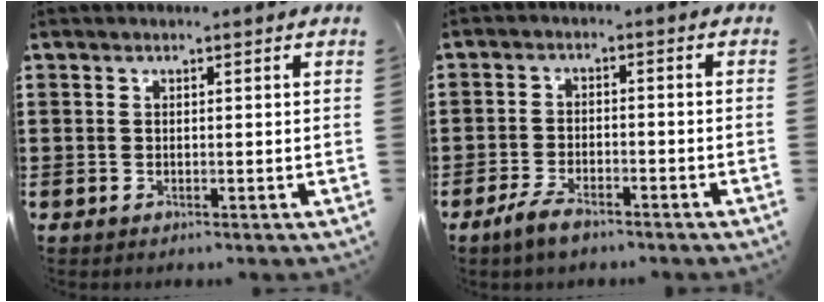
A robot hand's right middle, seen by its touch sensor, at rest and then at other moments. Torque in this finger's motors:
{"motor_torque": [2.14, 0.00, 0.06, 0.03]}